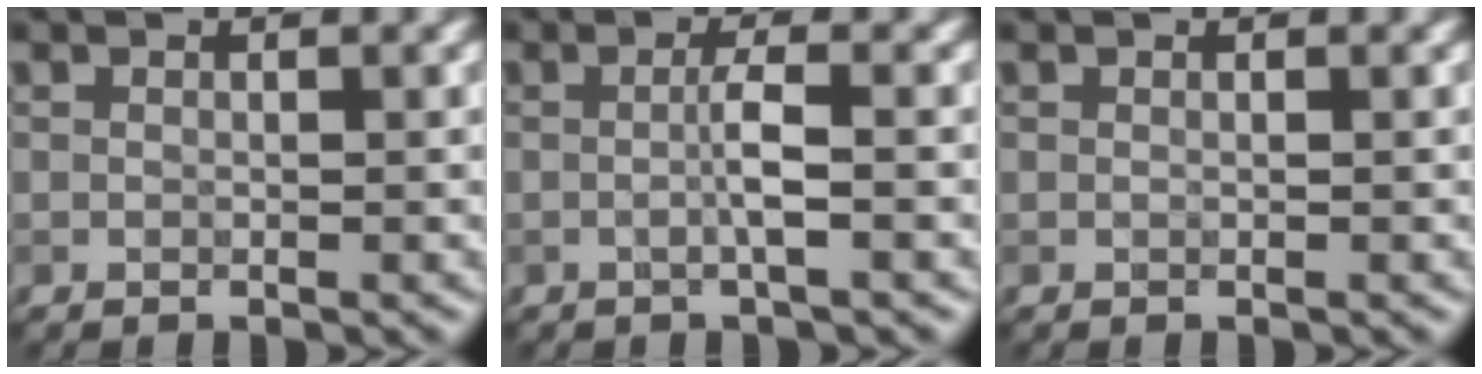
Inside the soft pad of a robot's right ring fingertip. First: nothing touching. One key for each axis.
{"total": 2.1, "fx": -0.3, "fy": 0.1, "fz": 2.1, "tx": -0.043, "ty": -0.002, "tz": -0.006}
{"total": 0.0}